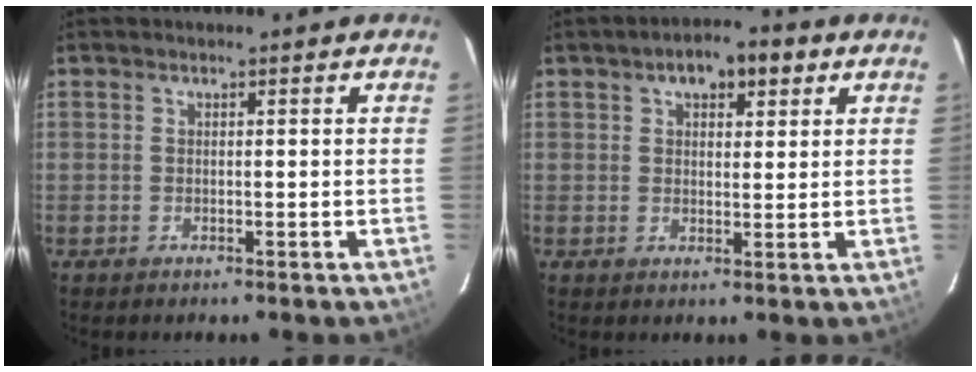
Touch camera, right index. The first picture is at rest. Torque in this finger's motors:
{"motor_torque": [0.10, 0.04, 0.13, 0.05]}